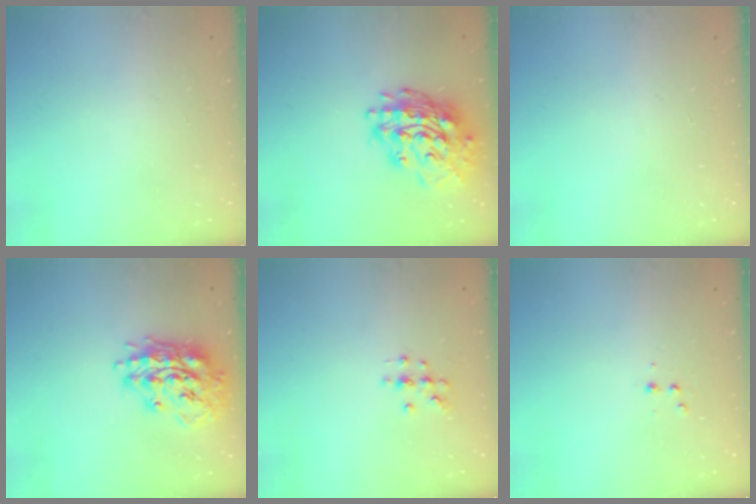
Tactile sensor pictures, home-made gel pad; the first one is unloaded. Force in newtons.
{"total": 20.0, "press": 19.9, "slide": 2.0}
{"total": 0.0}
{"total": 16.5, "press": 16.4, "slide": 1.9}
{"total": 5.4, "press": 5.2, "slide": 1.6}
{"total": 2.9, "press": 2.7, "slide": 1.1}